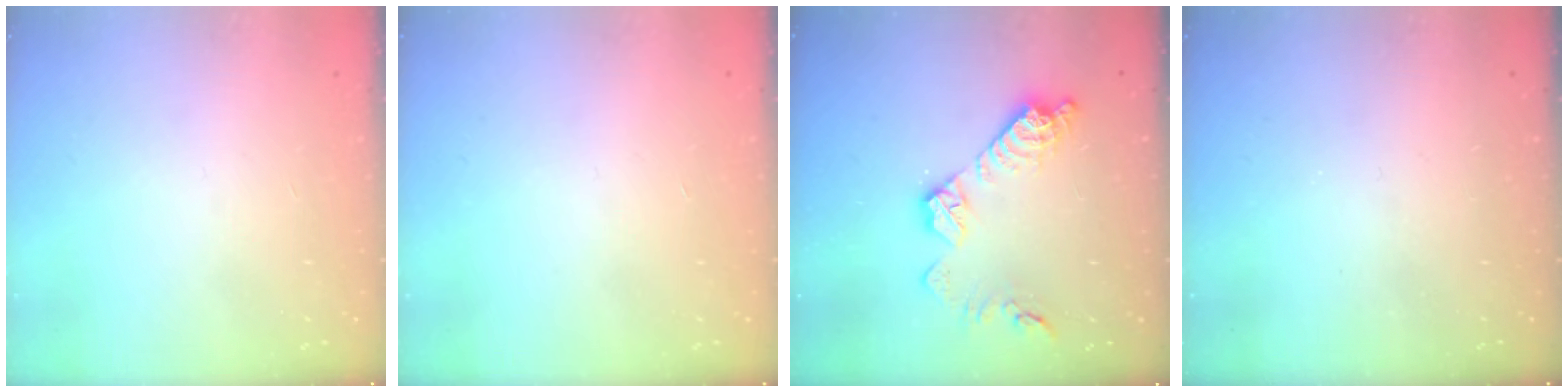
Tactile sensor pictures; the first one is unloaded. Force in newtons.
{"total": 0.0}
{"total": 12.9, "press": 12.9, "slide": 0.7}
{"total": 0.0}